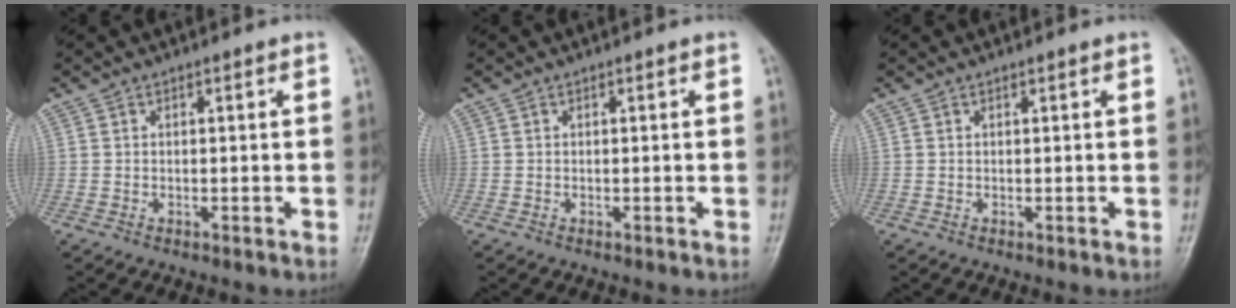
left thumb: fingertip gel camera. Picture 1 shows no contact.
{"total": 0.0}
{"total": 0.0}